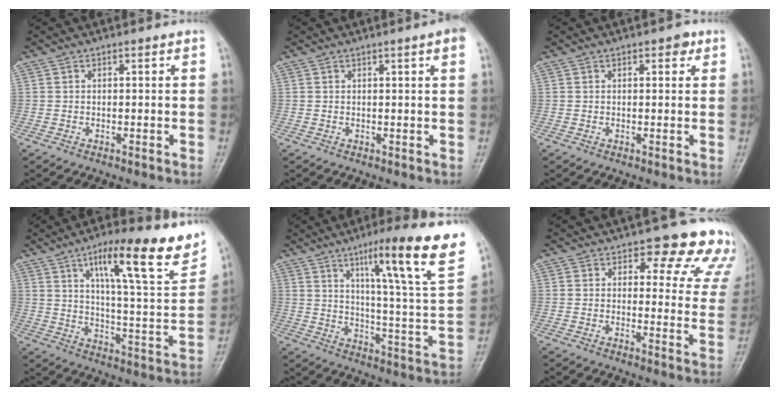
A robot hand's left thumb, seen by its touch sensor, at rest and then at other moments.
{"total": 2.6, "force": [1.2, -0.1, 2.3], "torque": [-0.035, -0.001, 0.016]}
{"total": 1.9, "force": [1.0, 1.1, 1.2], "torque": [-0.006, -0.001, 0.011]}
{"total": 20.0, "force": [11.8, 3.9, 15.6], "torque": [-0.198, -0.051, 0.181]}
{"total": 22.5, "force": [12.0, 2.4, 18.8], "torque": [-0.246, -0.042, 0.177]}
{"total": 14.6, "force": [12.3, 6.0, 5.1], "torque": [0.005, -0.074, 0.112]}